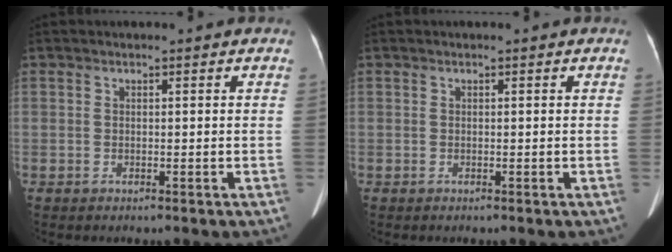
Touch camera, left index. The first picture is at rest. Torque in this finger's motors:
{"motor_torque": [0.06, 0.01, 0.00, 0.01]}